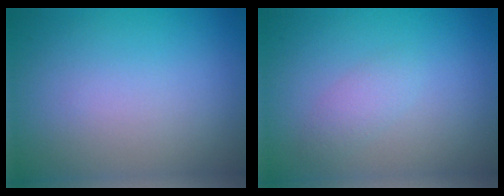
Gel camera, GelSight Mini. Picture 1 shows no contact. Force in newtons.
{"total": 1.3, "press": 1.3, "slide": 0.0}